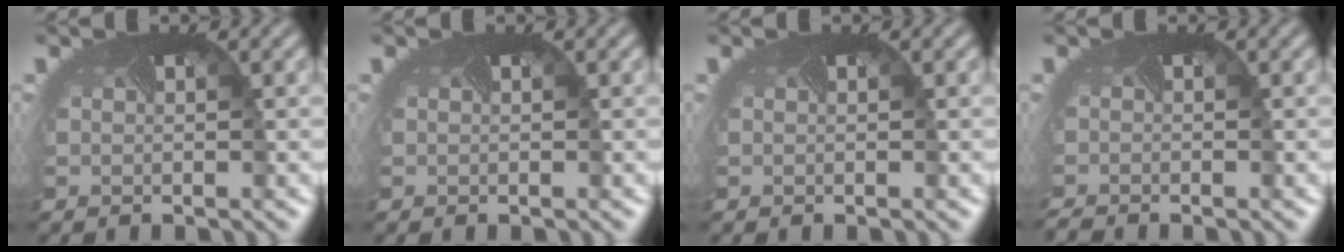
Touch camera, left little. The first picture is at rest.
{"total": 0.0}
{"total": 0.0}
{"total": 1.4, "force": [-1.3, -0.3, -0.1], "torque": [-0.010, -0.014, -0.029]}